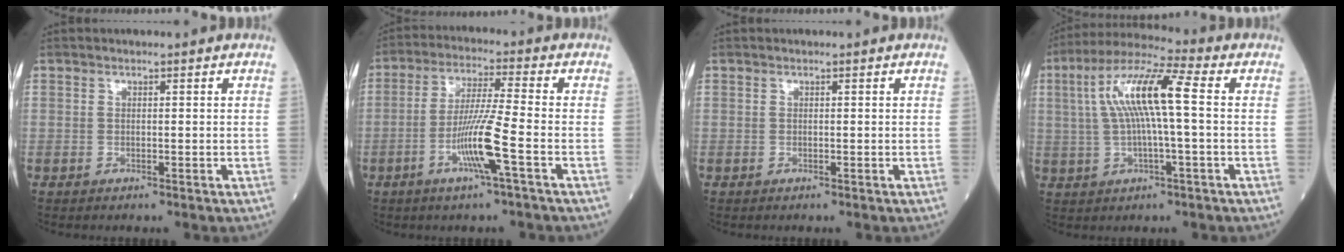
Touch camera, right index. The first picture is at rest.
{"total": 11.3, "force": [-4.4, -0.8, 10.3], "torque": [-0.204, -0.003, -0.087]}
{"total": 0.0}
{"total": 11.6, "force": [1.4, 1.1, 11.5], "torque": [-0.225, 0.027, 0.023]}